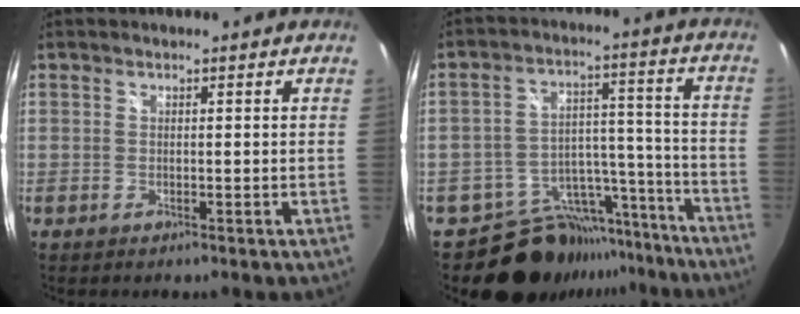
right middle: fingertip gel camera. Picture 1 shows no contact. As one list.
[{"total": 17.6, "force": [-15.1, 8.4, 3.4], "torque": [-0.061, 0.058, -0.206]}]